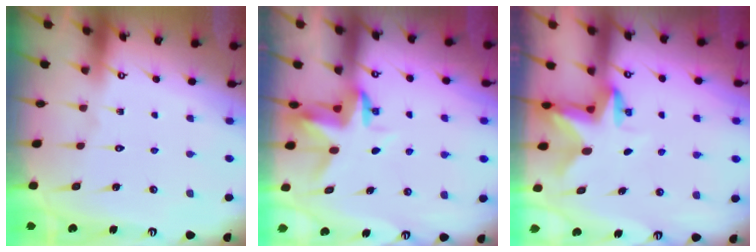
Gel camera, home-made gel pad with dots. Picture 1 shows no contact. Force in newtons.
{"total": 3.6, "press": 3.6, "slide": 0.2}
{"total": 2.8, "press": 2.8, "slide": 0.5}